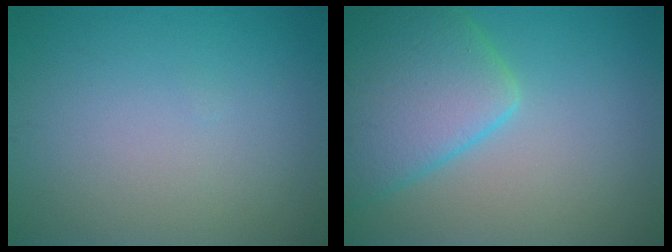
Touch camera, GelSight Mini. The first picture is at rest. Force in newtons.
{"total": 7.8, "press": 7.8, "slide": 0.5}